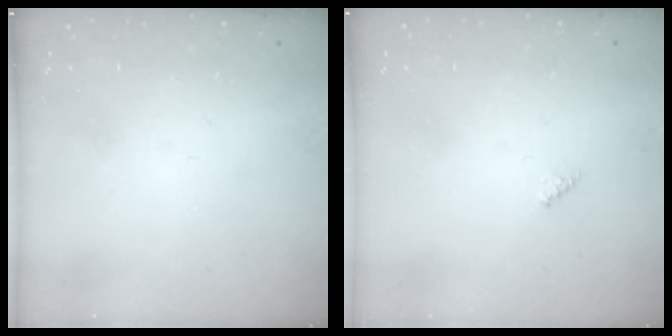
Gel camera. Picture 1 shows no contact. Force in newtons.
{"total": 2.0, "press": 2.0, "slide": 0.2}